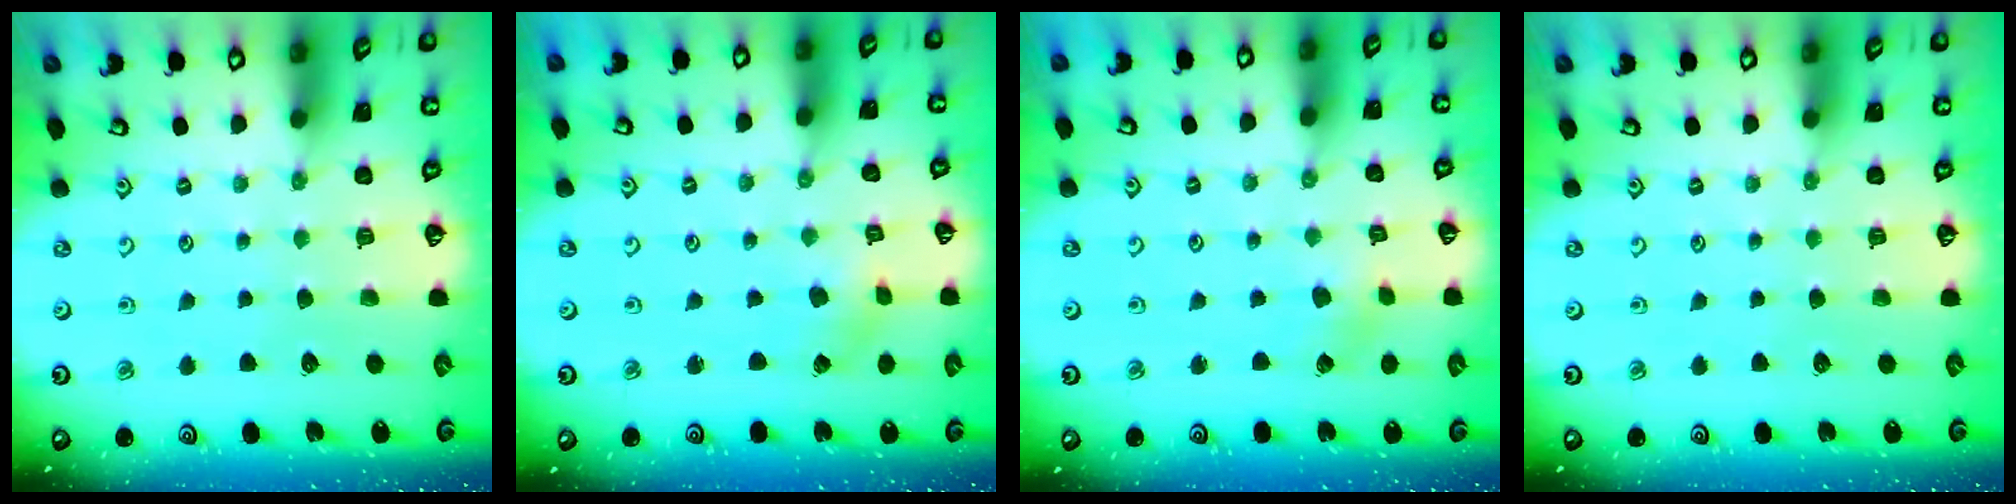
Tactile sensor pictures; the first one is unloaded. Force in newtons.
{"total": 0.0}
{"total": 2.5, "press": 2.4, "slide": 0.6}
{"total": 0.0}